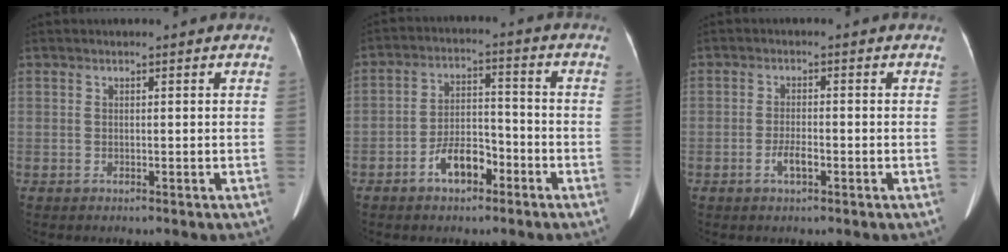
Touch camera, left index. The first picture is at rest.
{"total": 6.8, "force": [-3.9, 3.2, 4.6], "torque": [-0.092, 0.018, -0.067]}
{"total": 2.7, "force": [-1.3, 0.7, 2.2], "torque": [-0.045, 0.000, -0.022]}